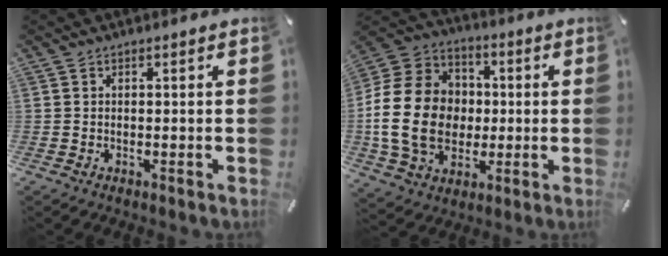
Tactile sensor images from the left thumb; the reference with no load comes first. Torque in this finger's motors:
{"motor_torque": [0.27, 2.29, 1.81, -0.96, 0.81]}